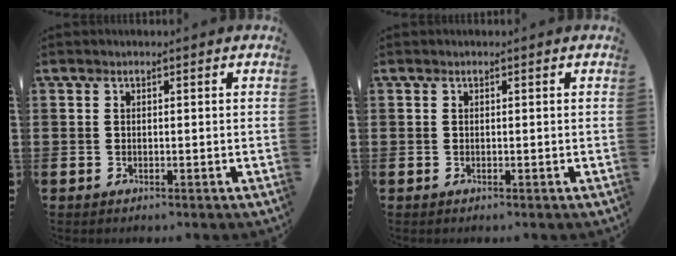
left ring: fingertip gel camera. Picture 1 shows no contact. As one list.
[{"total": 0.0}]